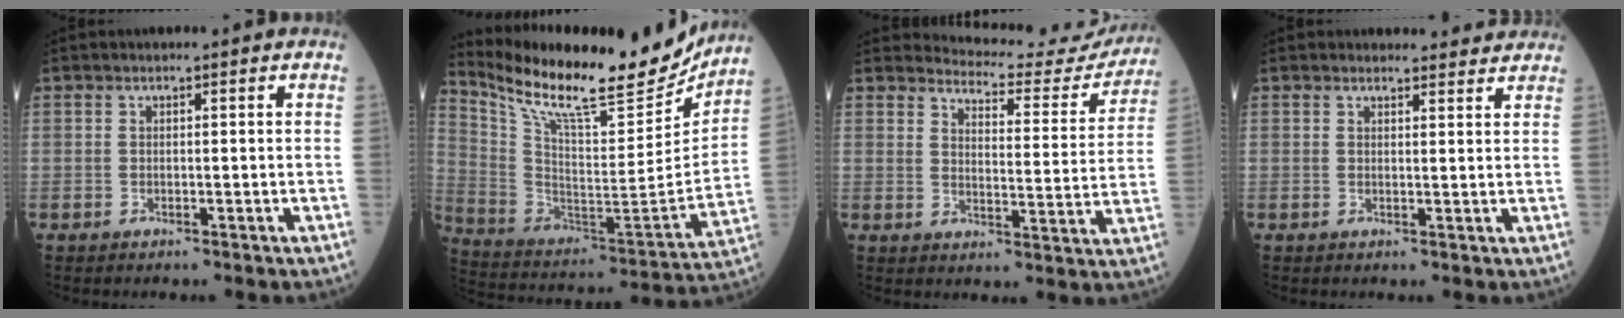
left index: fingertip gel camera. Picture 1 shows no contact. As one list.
[{"total": 23.6, "force": [20.2, 4.4, 11.3], "torque": [-0.208, -0.037, 0.315]}, {"total": 13.9, "force": [13.8, 1.7, 0.4], "torque": [0.007, -0.062, 0.150]}, {"total": 4.7, "force": [4.5, 1.2, 0.2], "torque": [0.004, 0.000, 0.040]}]